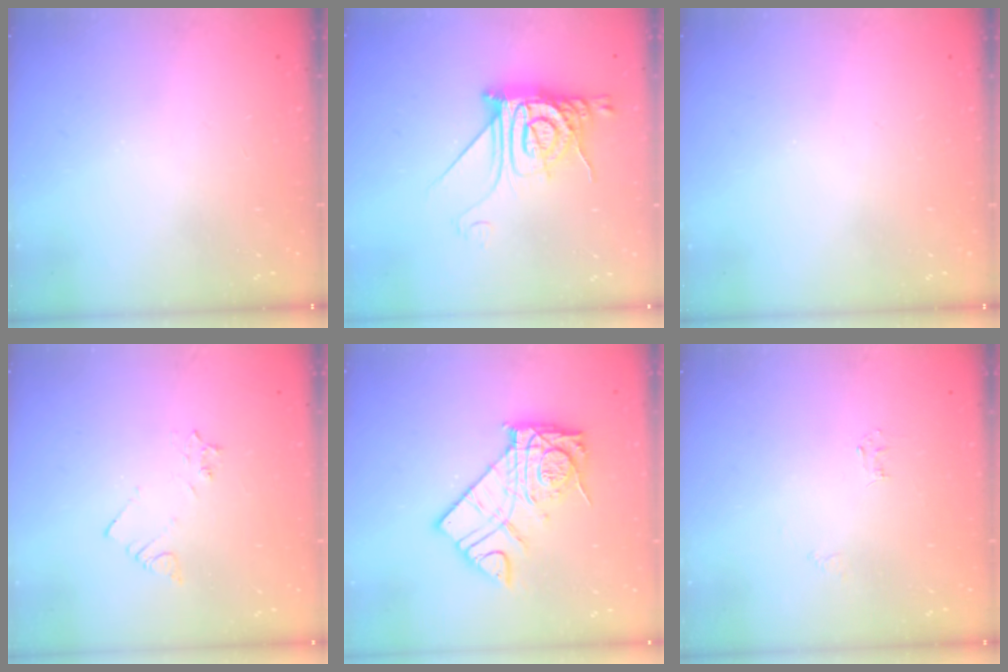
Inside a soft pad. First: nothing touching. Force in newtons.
{"total": 15.6, "press": 15.5, "slide": 1.5}
{"total": 0.0}
{"total": 2.5, "press": 2.4, "slide": 0.4}
{"total": 15.6, "press": 15.5, "slide": 1.3}
{"total": 2.7, "press": 2.7, "slide": 0.4}